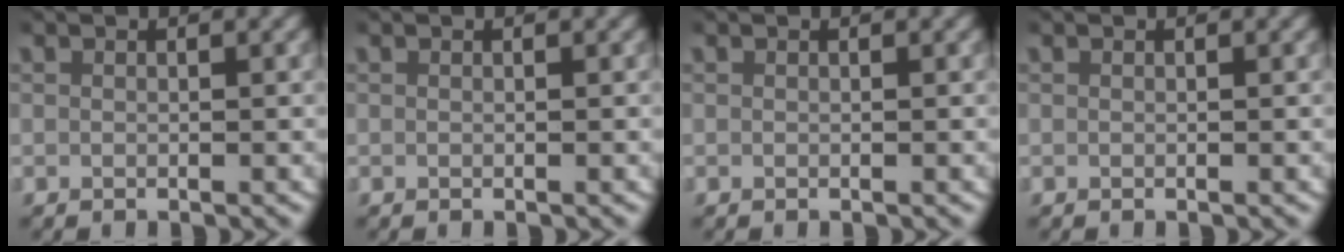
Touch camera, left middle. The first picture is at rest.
{"total": 0.0}
{"total": 0.0}
{"total": 0.0}